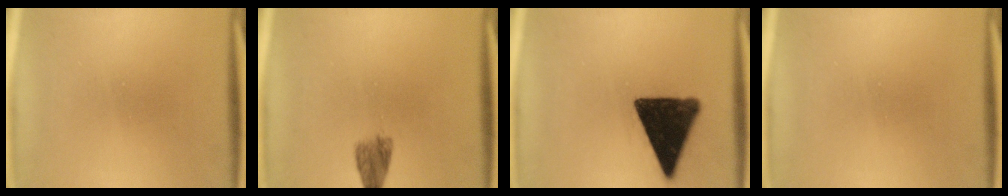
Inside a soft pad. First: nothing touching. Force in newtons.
{"total": 2.1}
{"total": 15.2}
{"total": 0.0}